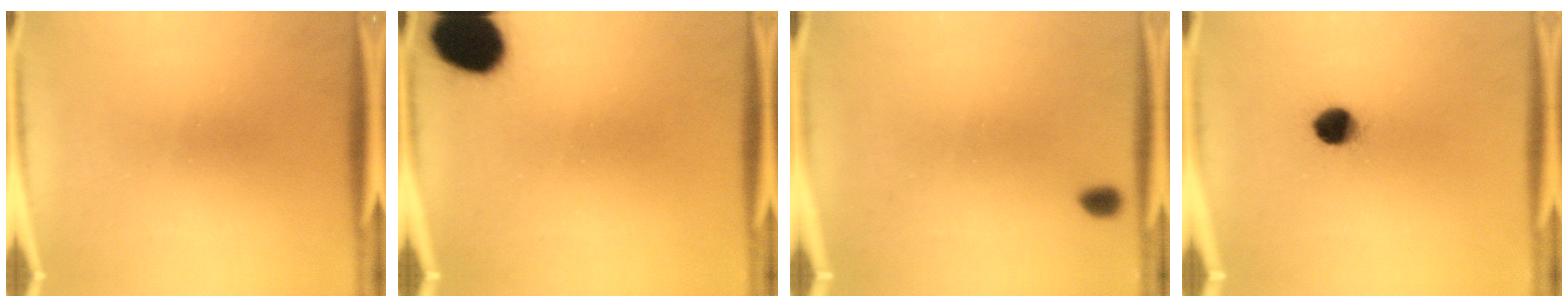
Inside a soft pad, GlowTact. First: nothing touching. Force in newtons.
{"total": 15.0}
{"total": 1.3}
{"total": 6.2}